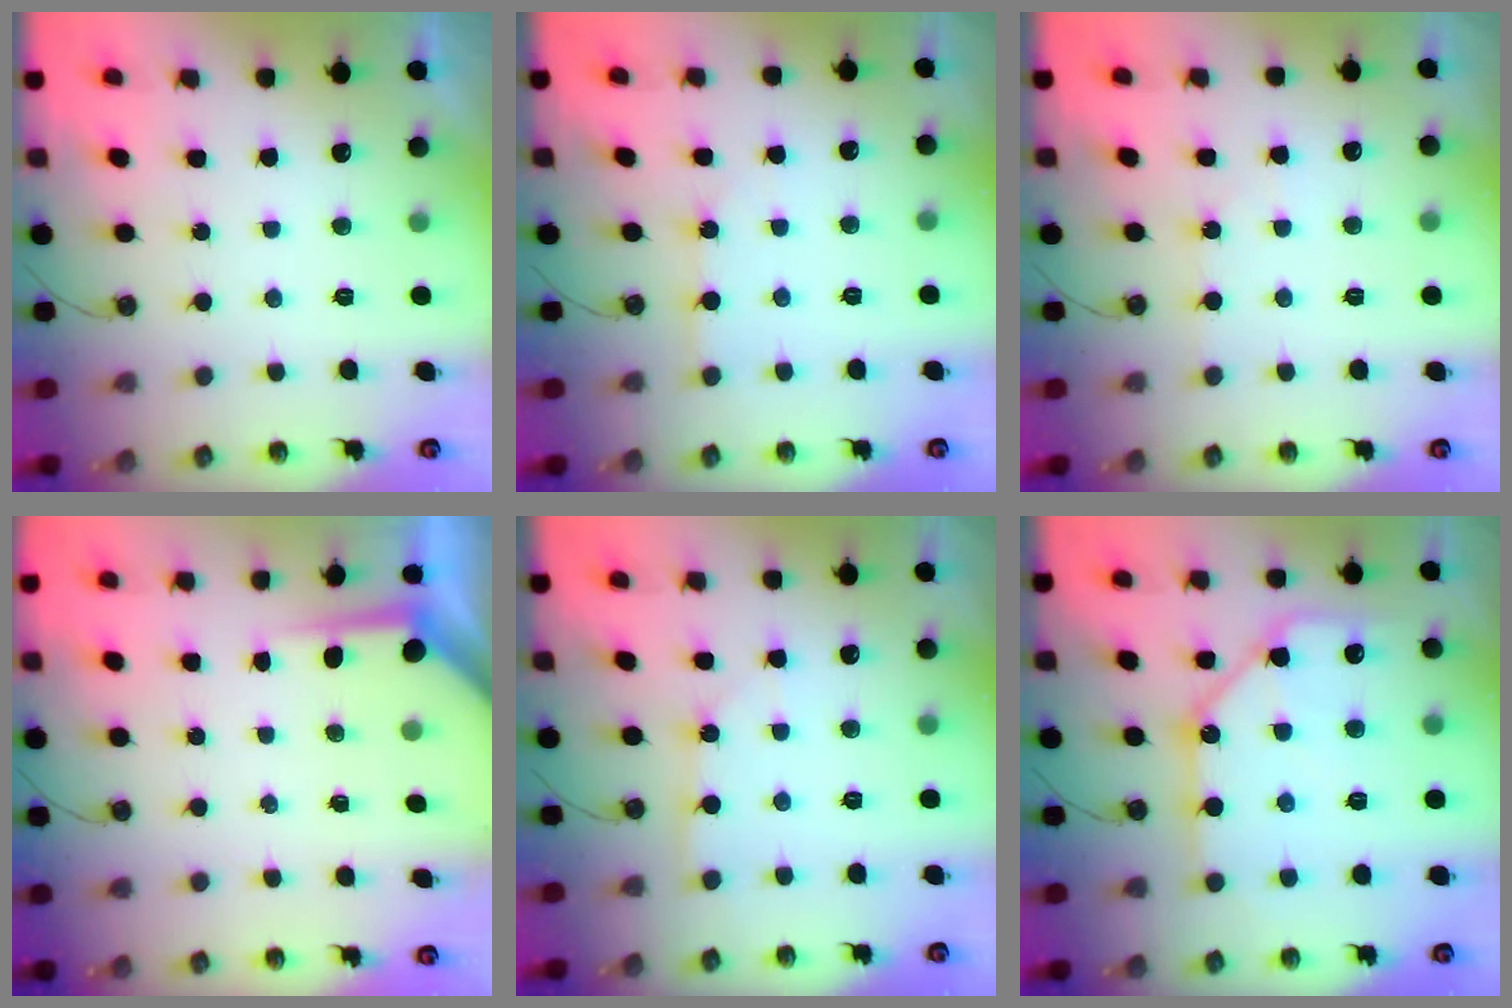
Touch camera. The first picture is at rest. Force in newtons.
{"total": 3.2, "press": 3.2, "slide": 0.5}
{"total": 3.2, "press": 3.2, "slide": 0.5}
{"total": 4.2, "press": 4.2, "slide": 0.4}
{"total": 2.5, "press": 2.5, "slide": 0.3}
{"total": 13.3, "press": 13.2, "slide": 1.5}